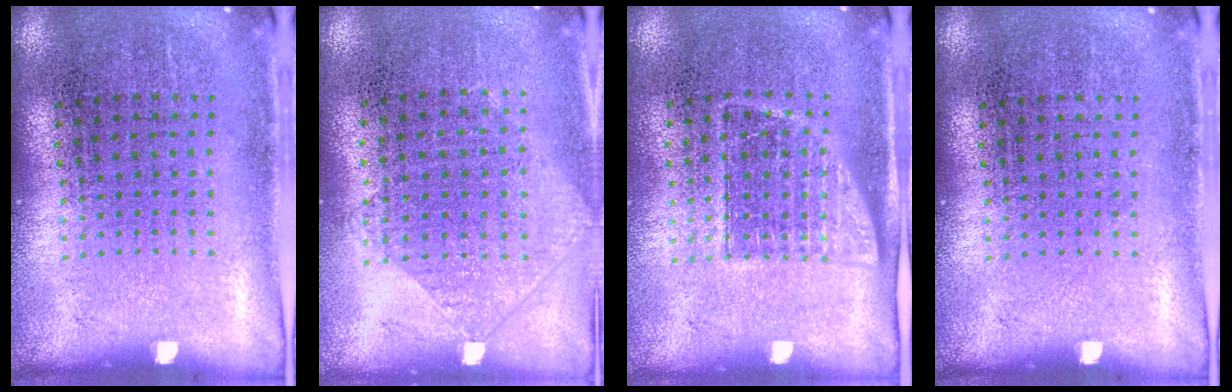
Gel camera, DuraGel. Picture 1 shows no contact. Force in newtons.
{"total": 0.9, "press": 0.8, "slide": 0.3}
{"total": 1.1, "press": 0.9, "slide": 0.6}
{"total": 0.0}